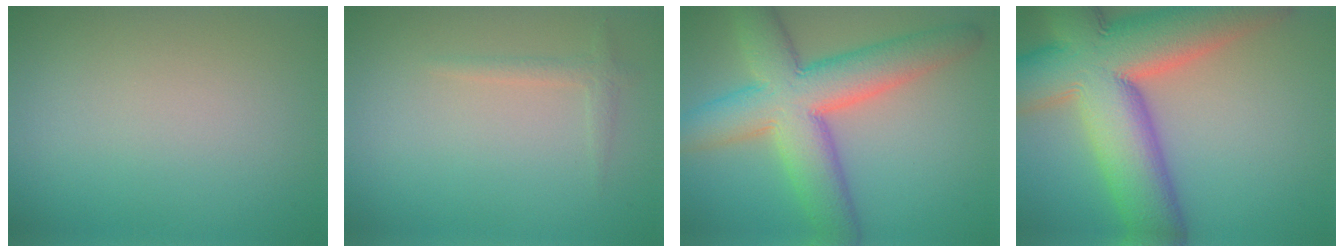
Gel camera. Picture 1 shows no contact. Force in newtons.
{"total": 1.2, "press": 1.2, "slide": 0.0}
{"total": 10.2, "press": 10.2, "slide": 0.6}
{"total": 16.2, "press": 16.1, "slide": 1.0}